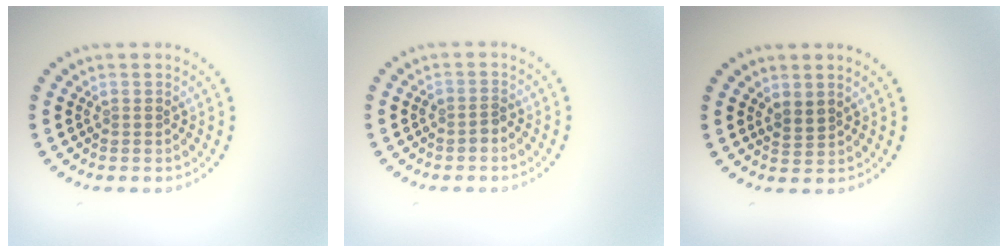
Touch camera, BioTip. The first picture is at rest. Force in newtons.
{"total": 1.0, "press": 0.8, "slide": 0.6}
{"total": 1.4, "press": 1.1, "slide": 0.8}